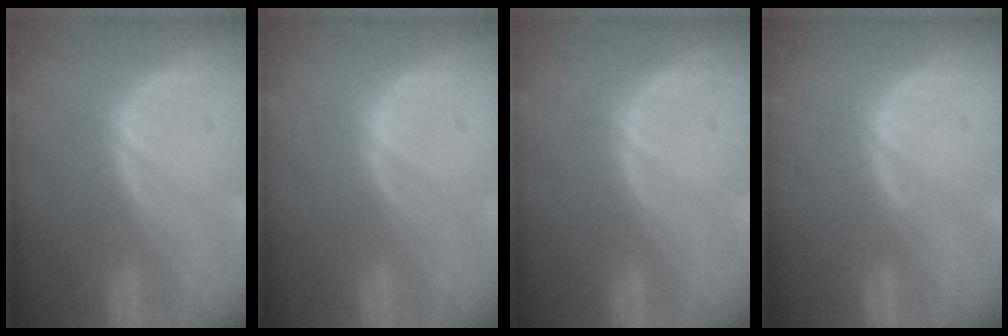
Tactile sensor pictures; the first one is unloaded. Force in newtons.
{"total": 0.0}
{"total": 0.0}
{"total": 0.0}